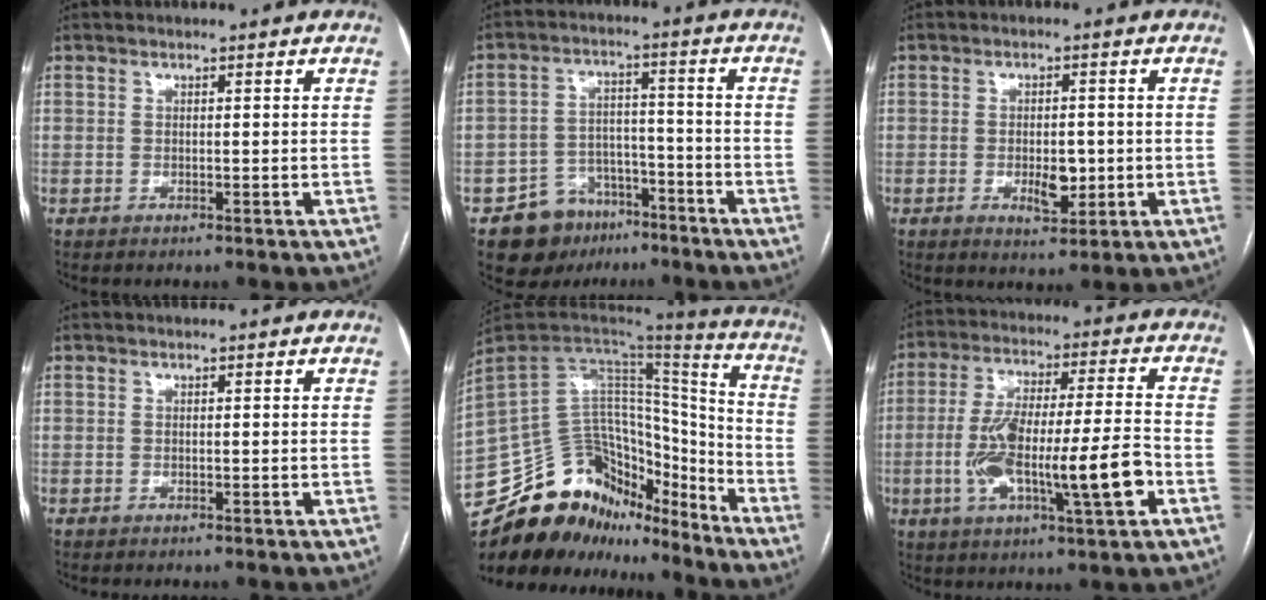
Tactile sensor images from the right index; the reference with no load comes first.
{"total": 9.1, "force": [-6.0, 6.4, 2.6], "torque": [-0.039, 0.021, -0.089]}
{"total": 4.7, "force": [-1.0, 2.2, 4.1], "torque": [-0.062, -0.002, -0.007]}
{"total": 0.0}
{"total": 24.8, "force": [-20.4, 11.2, 8.4], "torque": [-0.183, 0.043, -0.324]}
{"total": 16.1, "force": [-4.3, 2.2, 15.4], "torque": [-0.285, 0.008, -0.067]}